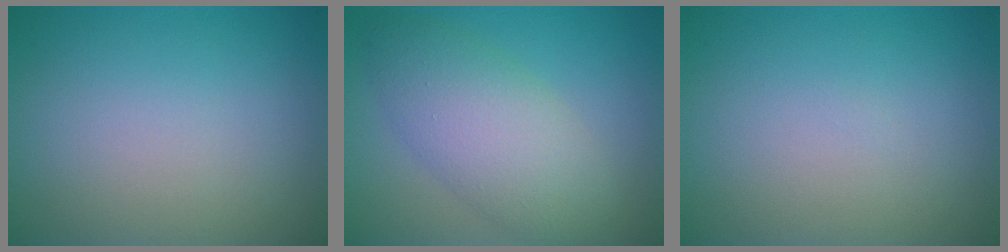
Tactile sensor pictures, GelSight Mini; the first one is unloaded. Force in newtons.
{"total": 6.0, "press": 6.0, "slide": 0.1}
{"total": 0.0}